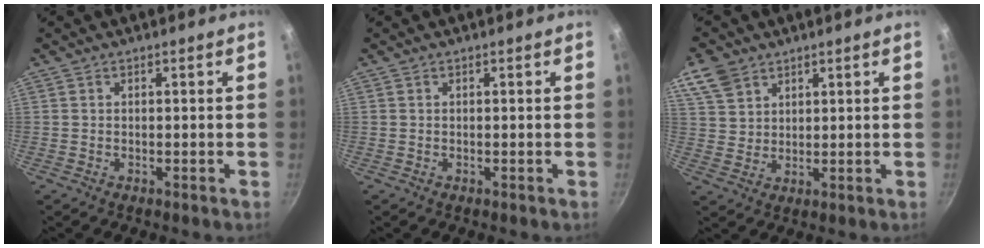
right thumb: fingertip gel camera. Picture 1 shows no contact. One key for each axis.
{"total": 0.0}
{"total": 7.2, "fx": 4.5, "fy": 5.0, "fz": 2.6, "tx": -0.036, "ty": -0.007, "tz": 0.093}